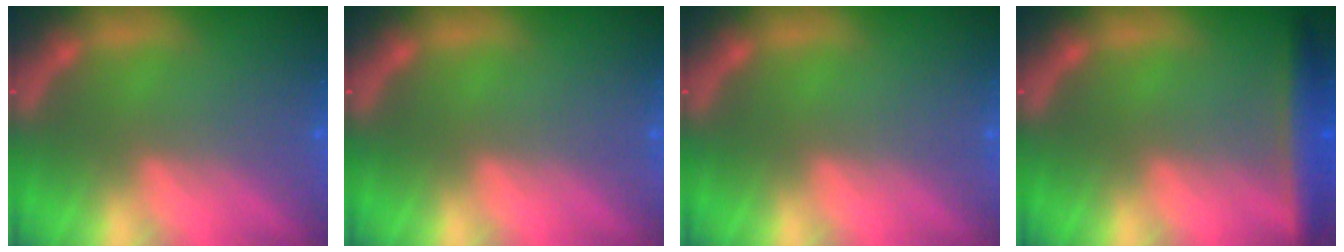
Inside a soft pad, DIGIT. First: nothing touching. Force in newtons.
{"total": 0.0}
{"total": 0.0}
{"total": 4.0}